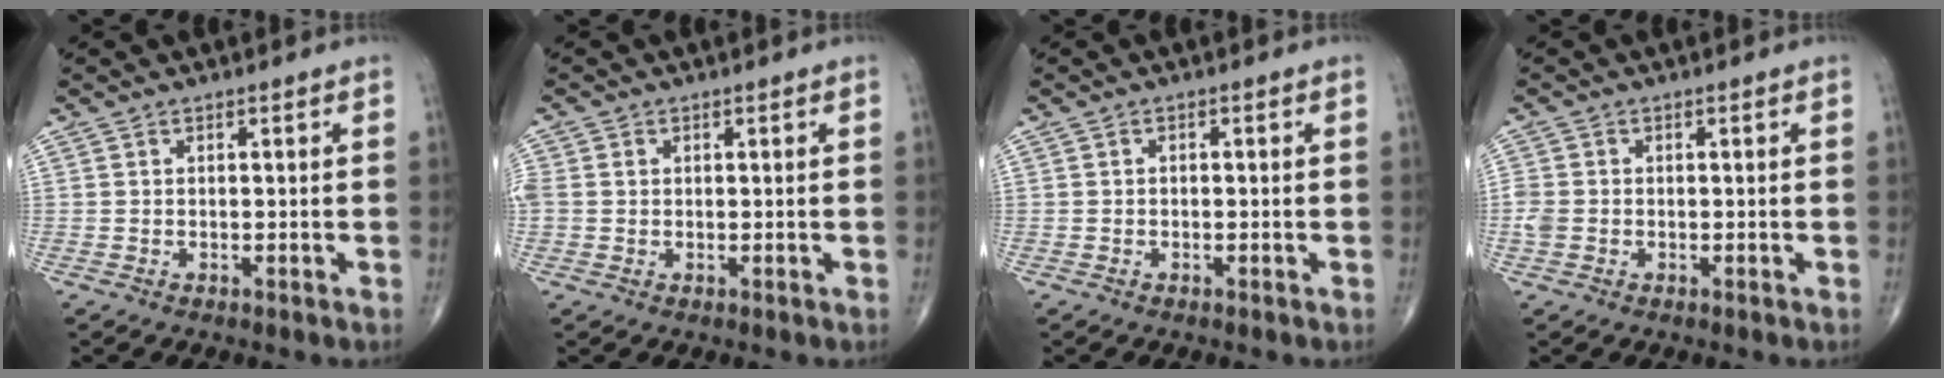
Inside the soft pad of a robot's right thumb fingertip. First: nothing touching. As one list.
[{"total": 2.6, "force": [0.3, 2.3, 1.3], "torque": [-0.034, 0.009, 0.010]}, {"total": 0.5, "force": [-0.1, 0.4, 0.3], "torque": [-0.001, 0.002, -0.005]}, {"total": 2.5, "force": [-0.6, 2.0, 1.3], "torque": [-0.033, 0.001, -0.013]}]